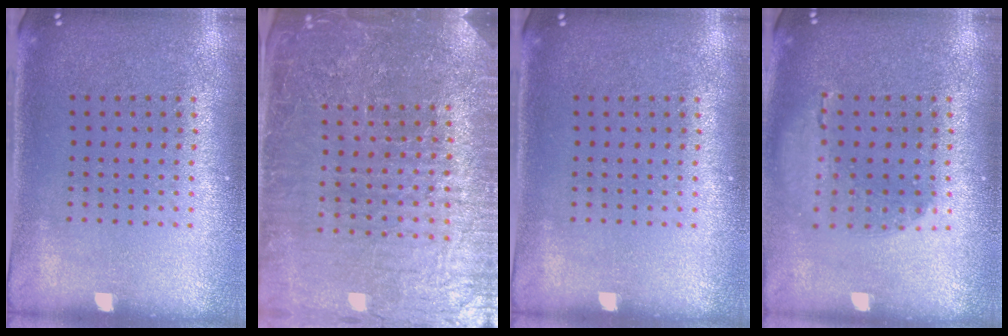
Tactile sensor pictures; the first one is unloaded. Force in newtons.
{"total": 5.4, "press": 4.9, "slide": 2.3}
{"total": 0.0}
{"total": 1.1, "press": 1.1, "slide": 0.2}